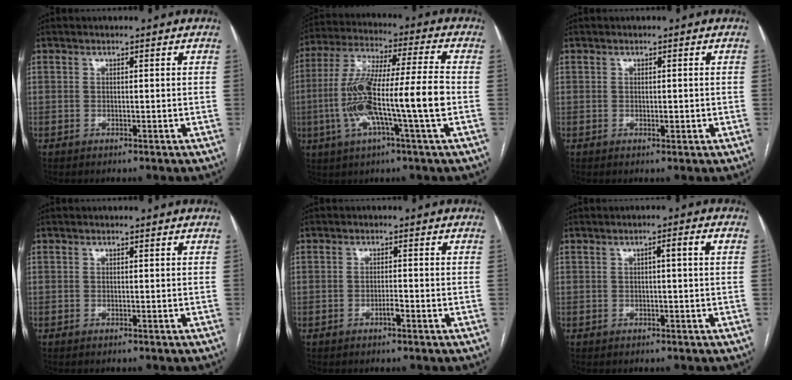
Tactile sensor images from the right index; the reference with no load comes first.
{"total": 15.9, "force": [-3.3, 0.4, 15.5], "torque": [-0.300, 0.009, -0.064]}
{"total": 1.0, "force": [-0.1, 0.5, 0.9], "torque": [-0.011, 0.000, -0.001]}
{"total": 0.0}
{"total": 1.4, "force": [-0.8, 0.2, 1.2], "torque": [-0.022, 0.001, -0.015]}
{"total": 2.4, "force": [0.3, -0.1, 2.4], "torque": [-0.036, 0.008, 0.005]}